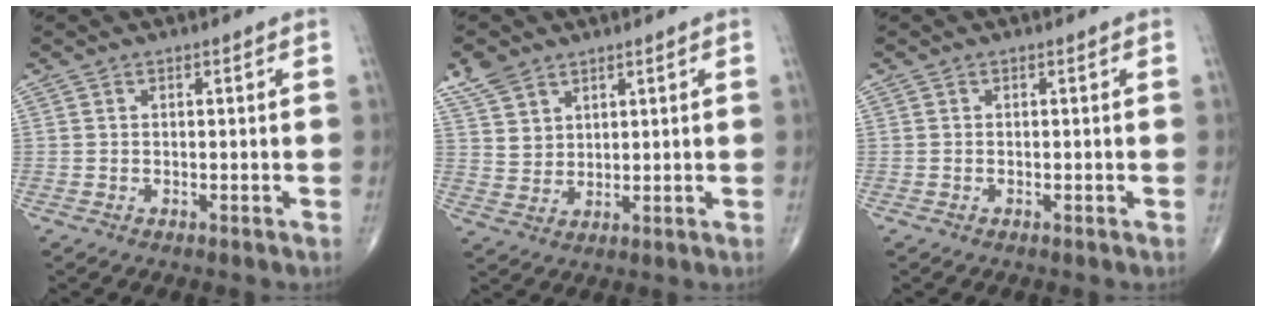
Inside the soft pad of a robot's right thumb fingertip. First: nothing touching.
{"total": 5.9, "force": [4.2, 3.7, 1.9], "torque": [-0.027, -0.017, 0.090]}
{"total": 0.0}